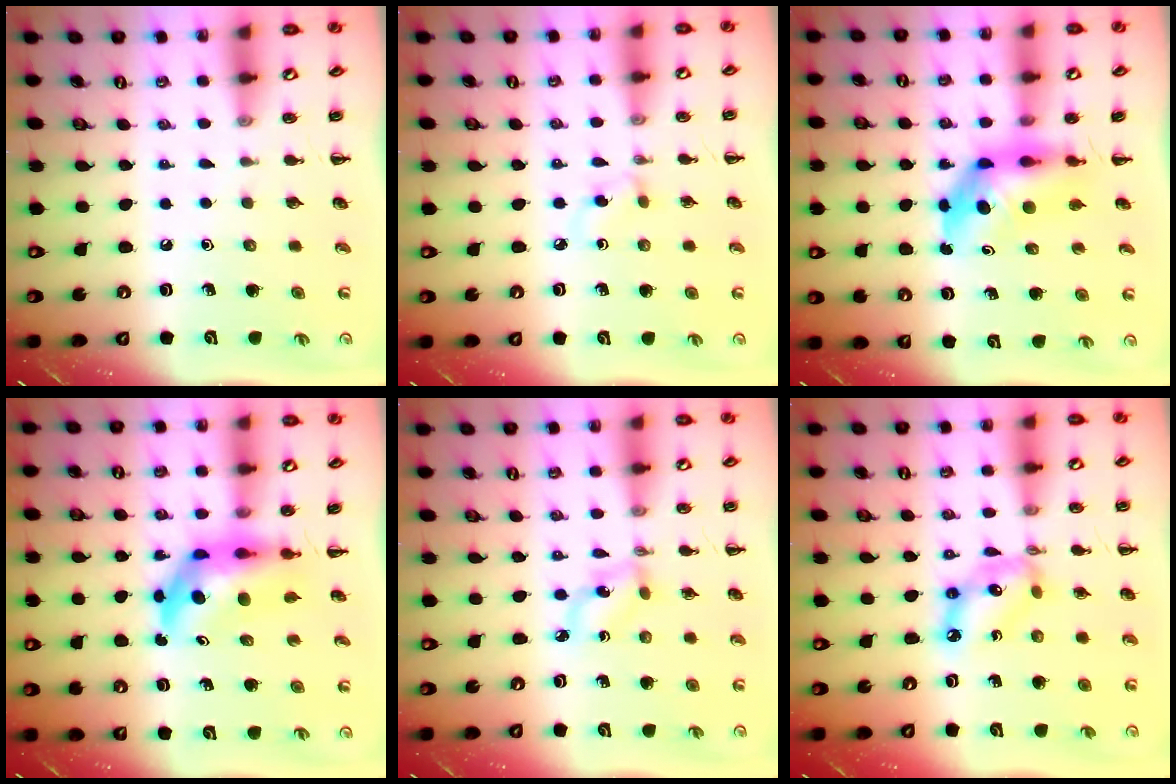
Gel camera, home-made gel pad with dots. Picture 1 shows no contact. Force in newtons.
{"total": 3.2, "press": 3.0, "slide": 1.2}
{"total": 6.3, "press": 6.0, "slide": 1.6}
{"total": 6.1, "press": 5.8, "slide": 1.9}
{"total": 3.2, "press": 3.1, "slide": 0.7}
{"total": 9.9, "press": 9.6, "slide": 2.3}